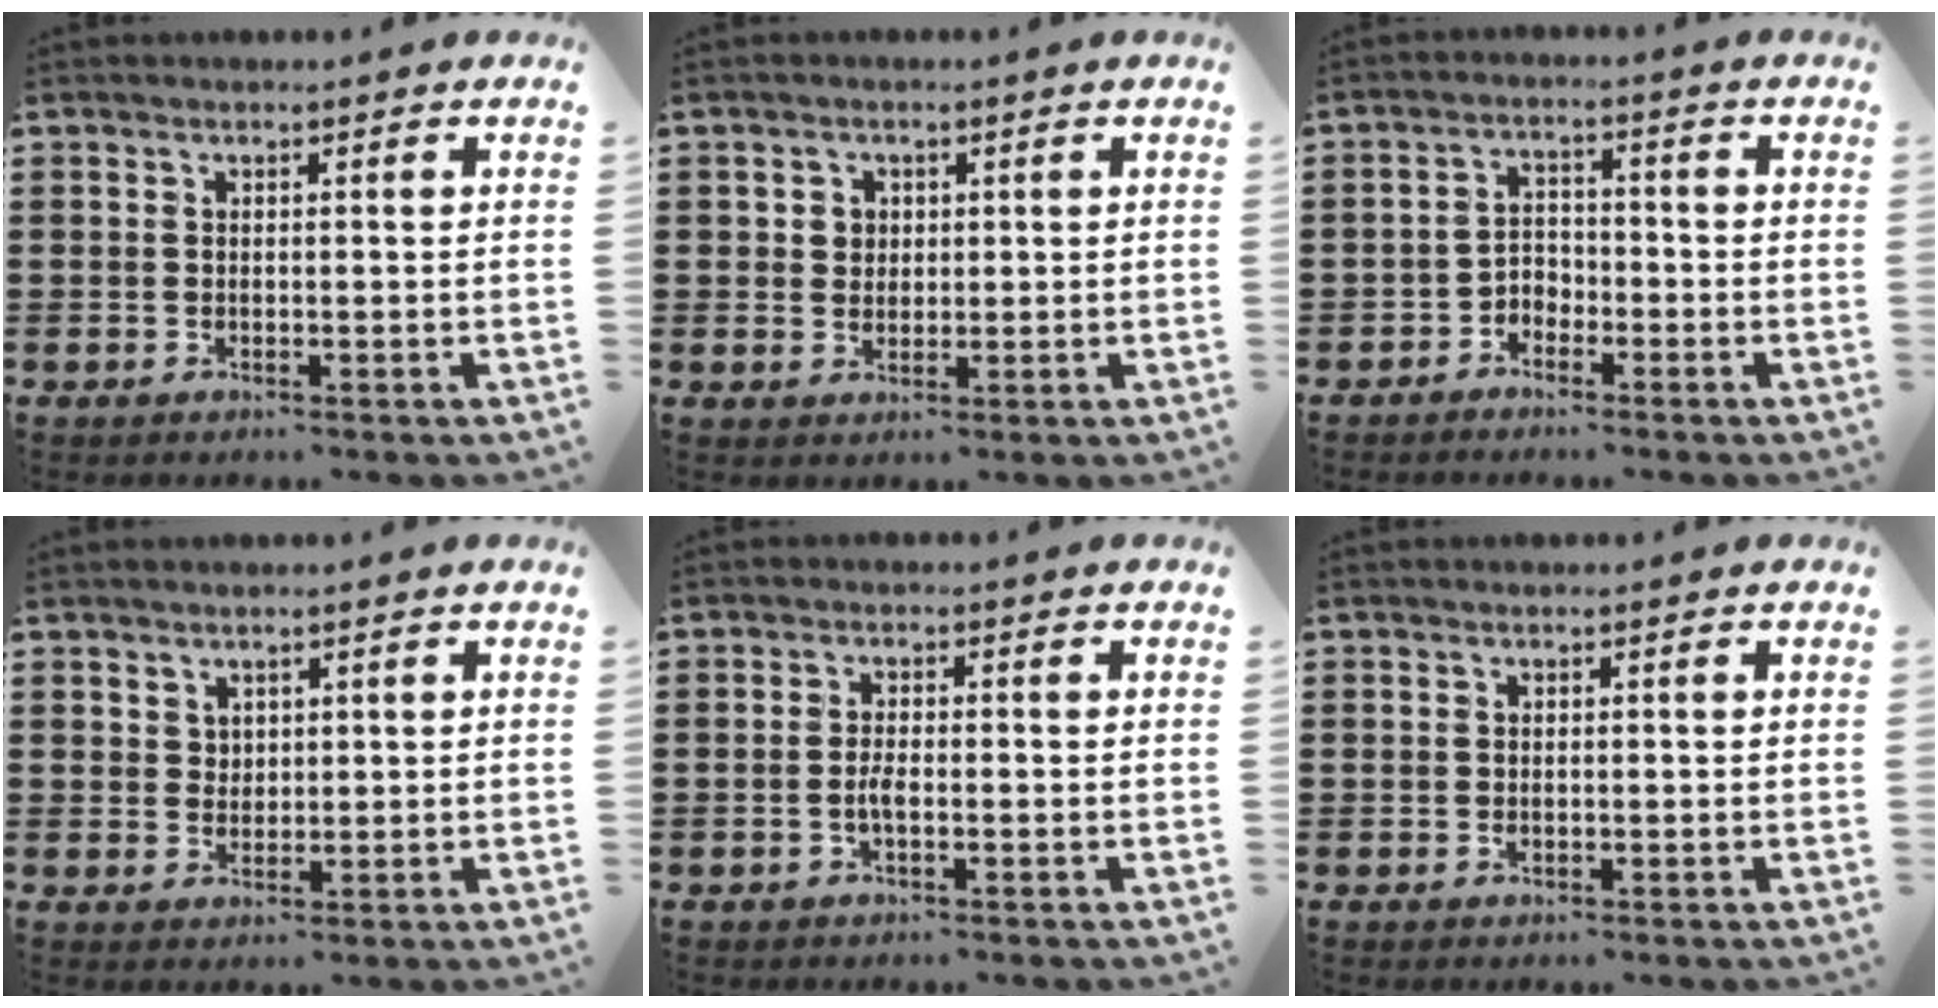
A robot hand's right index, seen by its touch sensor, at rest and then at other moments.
{"total": 2.2, "force": [0.5, 2.1, 0.6], "torque": [-0.020, 0.010, 0.008]}
{"total": 2.6, "force": [-2.2, 1.4, 0.4], "torque": [-0.015, 0.007, -0.048]}
{"total": 2.0, "force": [1.4, 1.4, 0.1], "torque": [0.001, 0.002, 0.027]}
{"total": 2.1, "force": [-0.7, 0.6, 1.9], "torque": [-0.043, -0.001, -0.014]}
{"total": 0.6, "force": [-0.2, 0.4, 0.4], "torque": [-0.010, -0.001, -0.002]}